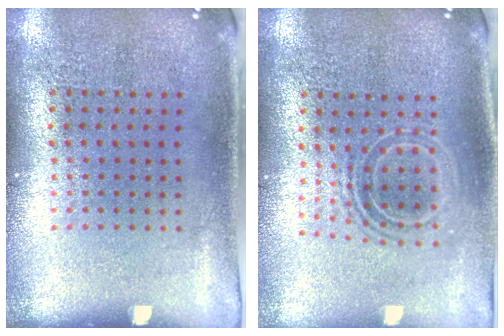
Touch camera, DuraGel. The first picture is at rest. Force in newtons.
{"total": 1.6, "press": 1.2, "slide": 1.0}